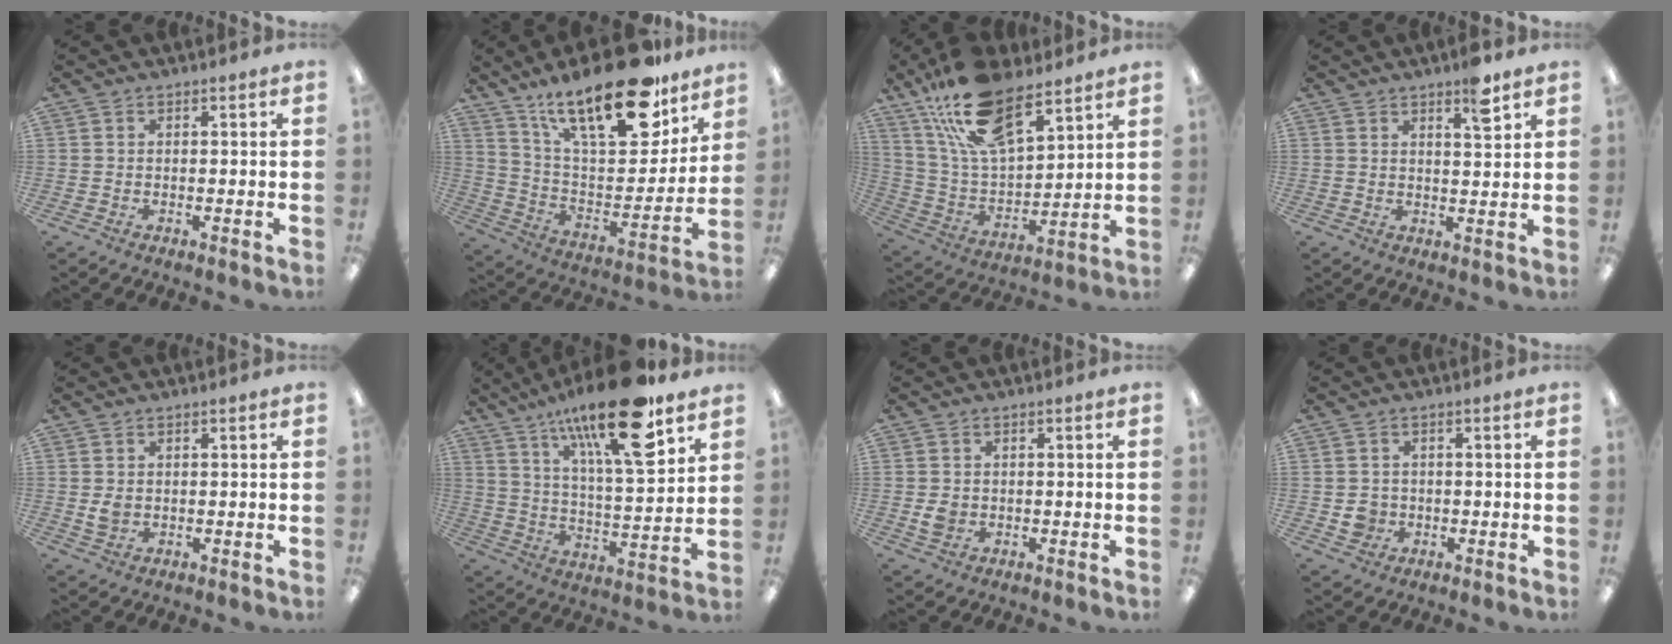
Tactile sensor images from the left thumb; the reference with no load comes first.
{"total": 26.6, "force": [17.9, 9.7, 17.0], "torque": [-0.258, -0.104, 0.302]}
{"total": 20.8, "force": [14.8, 8.3, 12.1], "torque": [-0.251, -0.067, 0.264]}
{"total": 6.3, "force": [4.4, 1.4, 4.3], "torque": [-0.057, -0.021, 0.068]}
{"total": 2.5, "force": [0.4, 2.0, 1.5], "torque": [-0.022, 0.000, 0.007]}
{"total": 22.3, "force": [14.7, 5.9, 15.7], "torque": [-0.261, -0.080, 0.237]}
{"total": 2.9, "force": [0.0, 2.4, 1.5], "torque": [-0.010, -0.002, -0.003]}
{"total": 3.5, "force": [-0.4, 3.3, 1.1], "torque": [-0.014, 0.004, -0.007]}